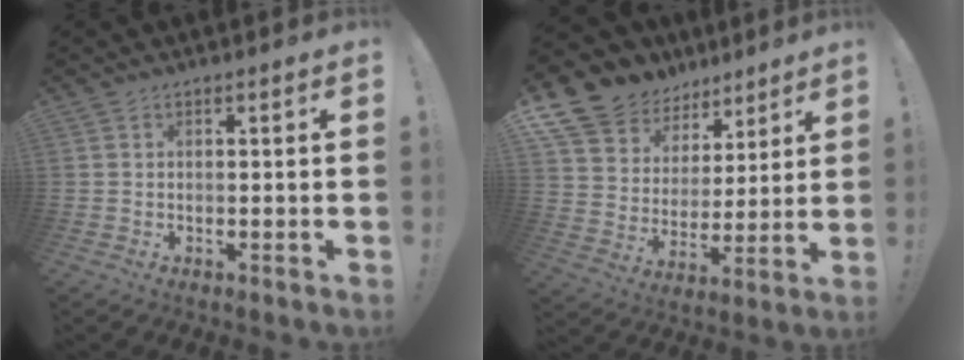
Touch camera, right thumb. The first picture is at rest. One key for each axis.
{"total": 13.1, "fx": 8.9, "fy": 9.0, "fz": 3.5, "tx": -0.069, "ty": -0.065, "tz": 0.178}